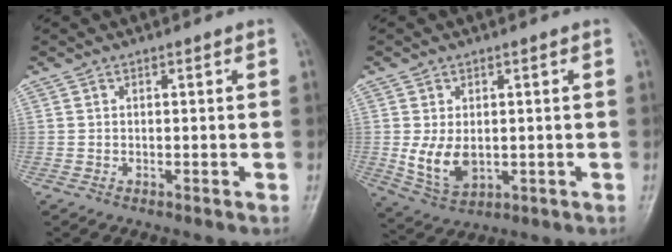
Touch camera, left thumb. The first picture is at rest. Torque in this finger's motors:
{"motor_torque": [0.96, 1.15, 0.87, -0.12, 0.04]}